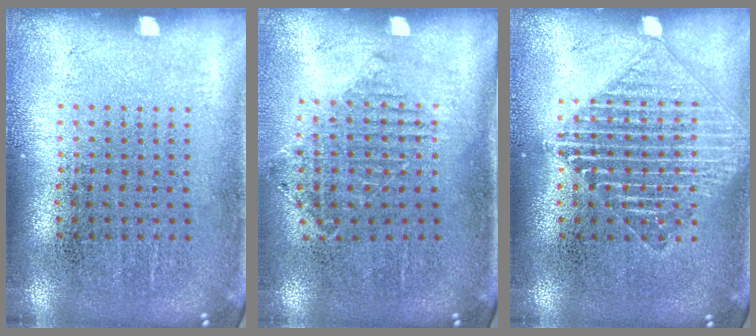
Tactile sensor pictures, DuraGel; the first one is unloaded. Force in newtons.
{"total": 1.2, "press": 1.1, "slide": 0.4}
{"total": 1.7, "press": 1.7, "slide": 0.2}